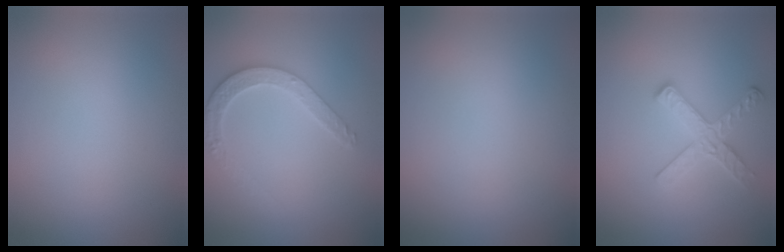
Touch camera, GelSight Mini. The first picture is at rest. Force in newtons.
{"total": 2.8, "press": 2.7, "slide": 0.5}
{"total": 0.0}
{"total": 2.8, "press": 2.8, "slide": 0.3}